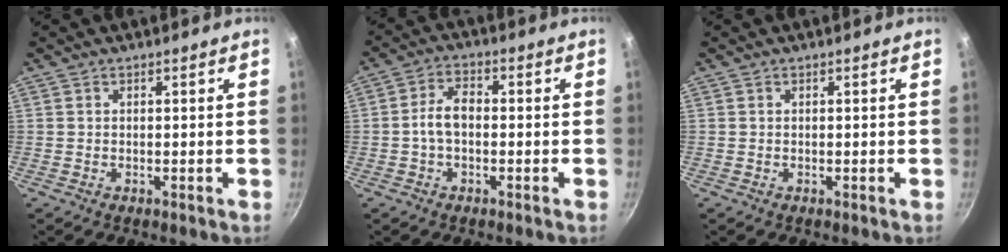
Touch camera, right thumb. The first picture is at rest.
{"total": 5.3, "force": [-0.7, 3.2, 4.2], "torque": [-0.074, 0.025, -0.019]}
{"total": 0.0}